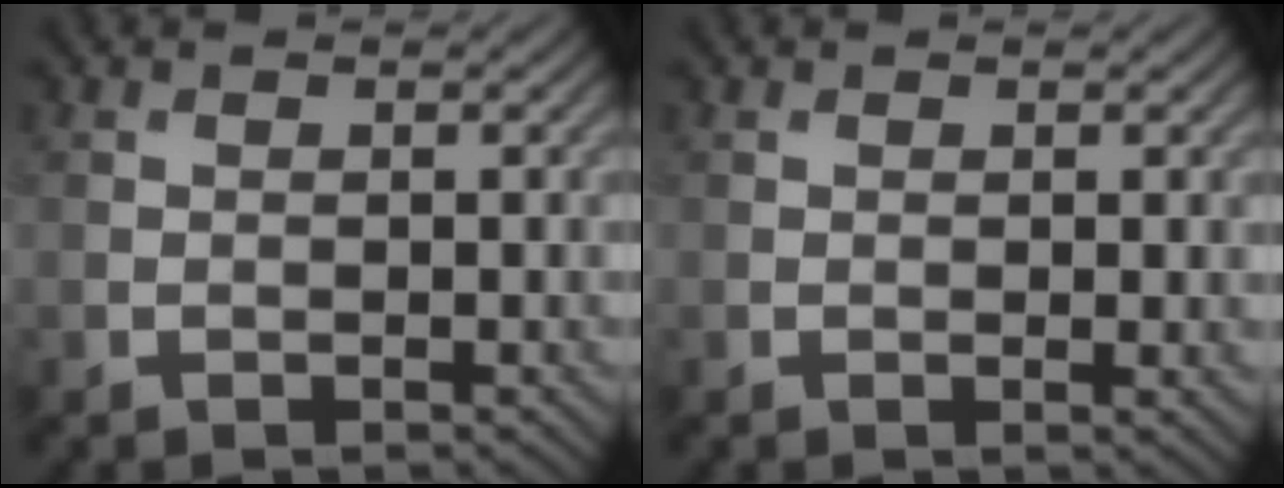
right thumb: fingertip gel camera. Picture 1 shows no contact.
{"total": 0.8, "force": [0.3, 0.2, 0.7], "torque": [-0.007, -0.004, 0.005]}